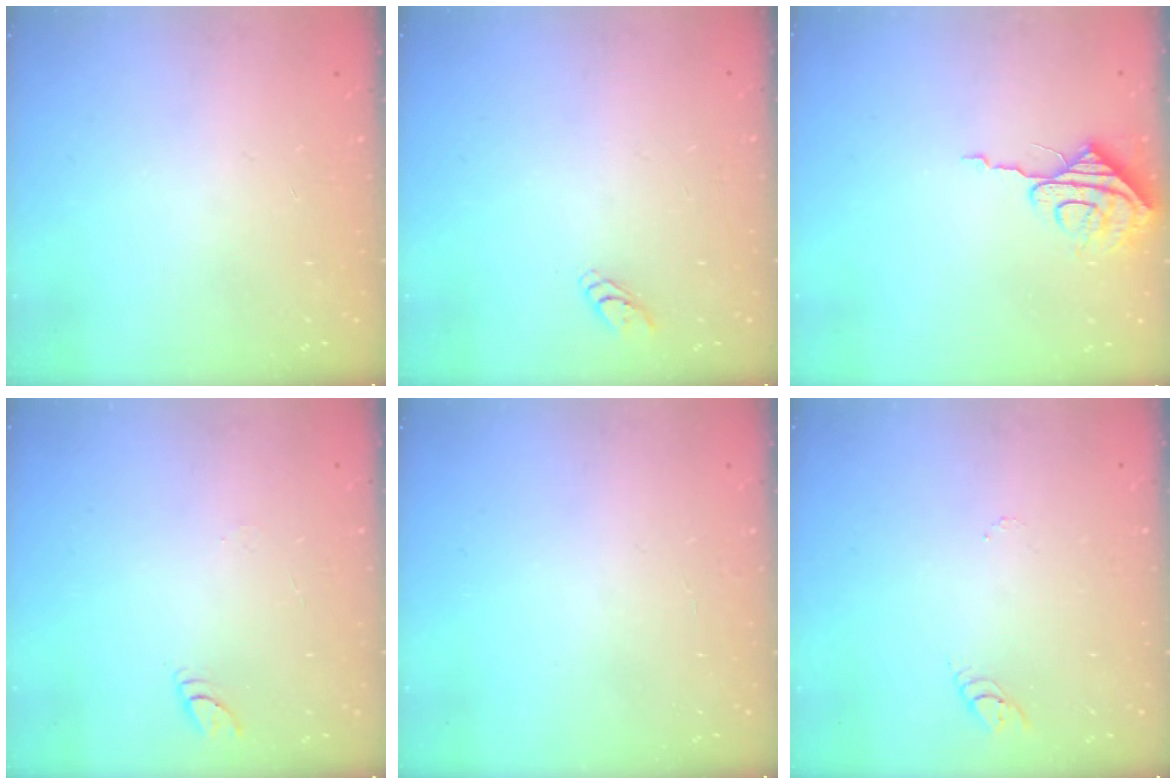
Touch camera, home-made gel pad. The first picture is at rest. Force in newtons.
{"total": 2.8, "press": 2.8, "slide": 0.3}
{"total": 7.9, "press": 7.9, "slide": 0.7}
{"total": 5.1, "press": 5.0, "slide": 0.5}
{"total": 1.8, "press": 1.8, "slide": 0.1}
{"total": 2.8, "press": 2.8, "slide": 0.2}